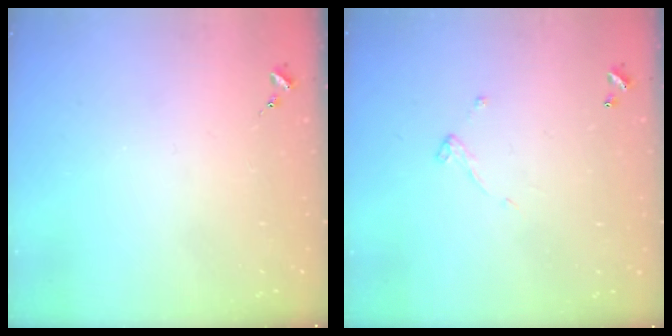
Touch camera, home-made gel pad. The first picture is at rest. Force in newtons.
{"total": 4.9, "press": 4.9, "slide": 0.1}